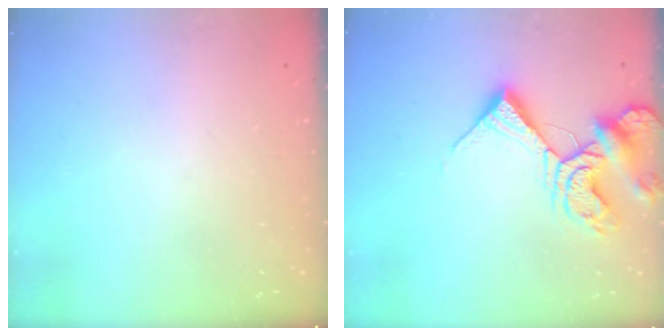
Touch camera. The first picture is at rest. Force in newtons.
{"total": 11.6, "press": 11.6, "slide": 1.4}